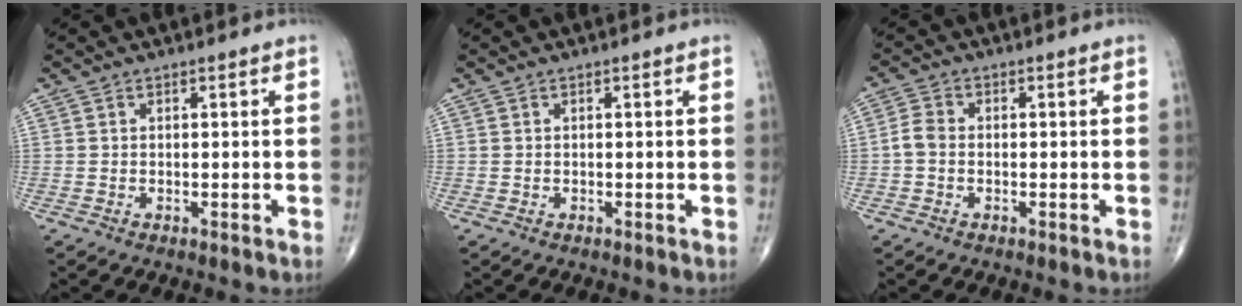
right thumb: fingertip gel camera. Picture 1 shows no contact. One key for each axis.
{"total": 0.0}
{"total": 2.9, "fx": -0.6, "fy": 2.1, "fz": 1.9, "tx": -0.036, "ty": 0.008, "tz": -0.021}